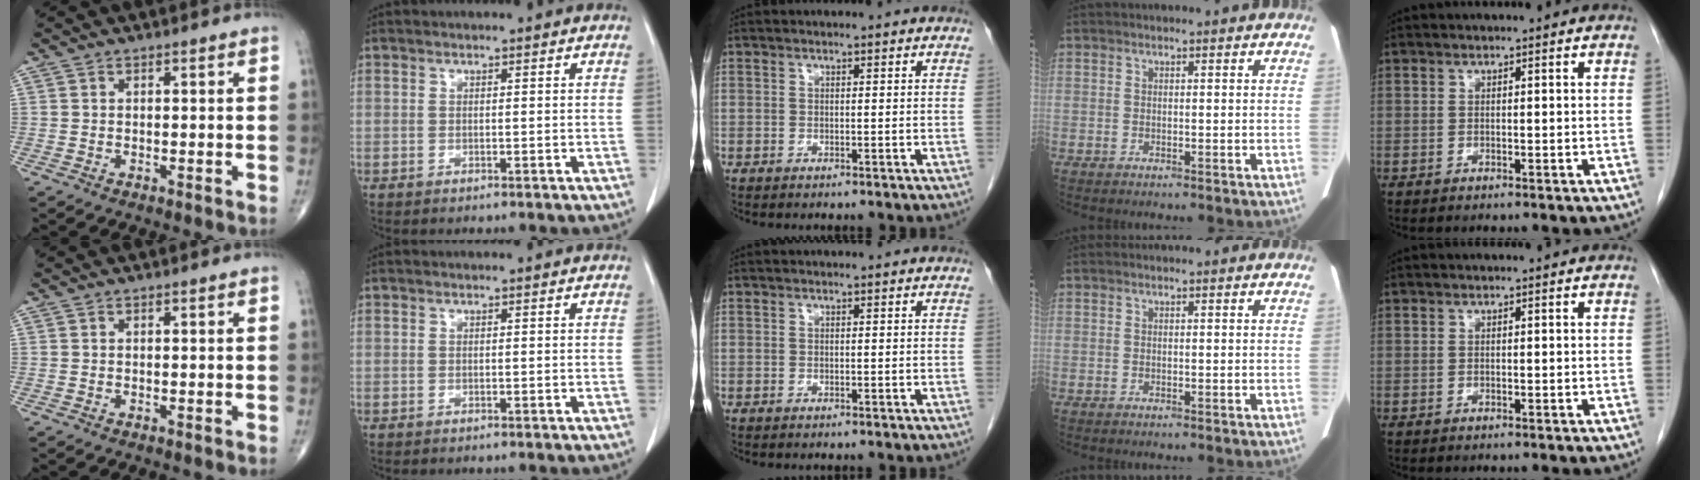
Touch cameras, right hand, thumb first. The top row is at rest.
{}